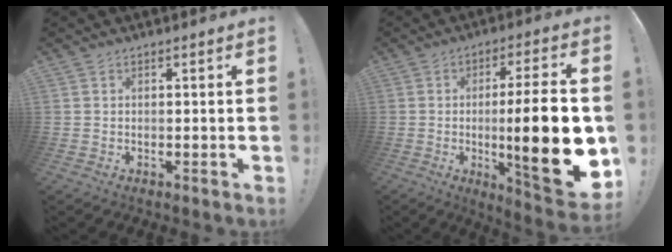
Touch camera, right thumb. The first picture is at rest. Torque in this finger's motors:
{"motor_torque": [0.51, 0.84, 0.78, 0.36, 0.16]}